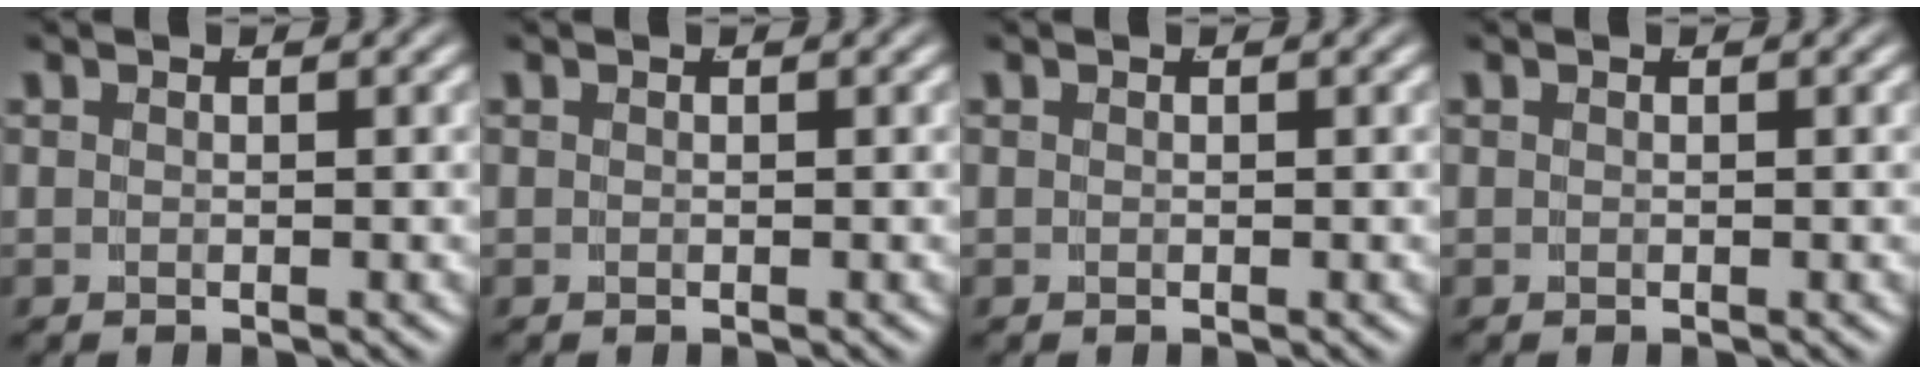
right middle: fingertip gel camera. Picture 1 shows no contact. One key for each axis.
{"total": 0.0}
{"total": 0.0}
{"total": 0.0}